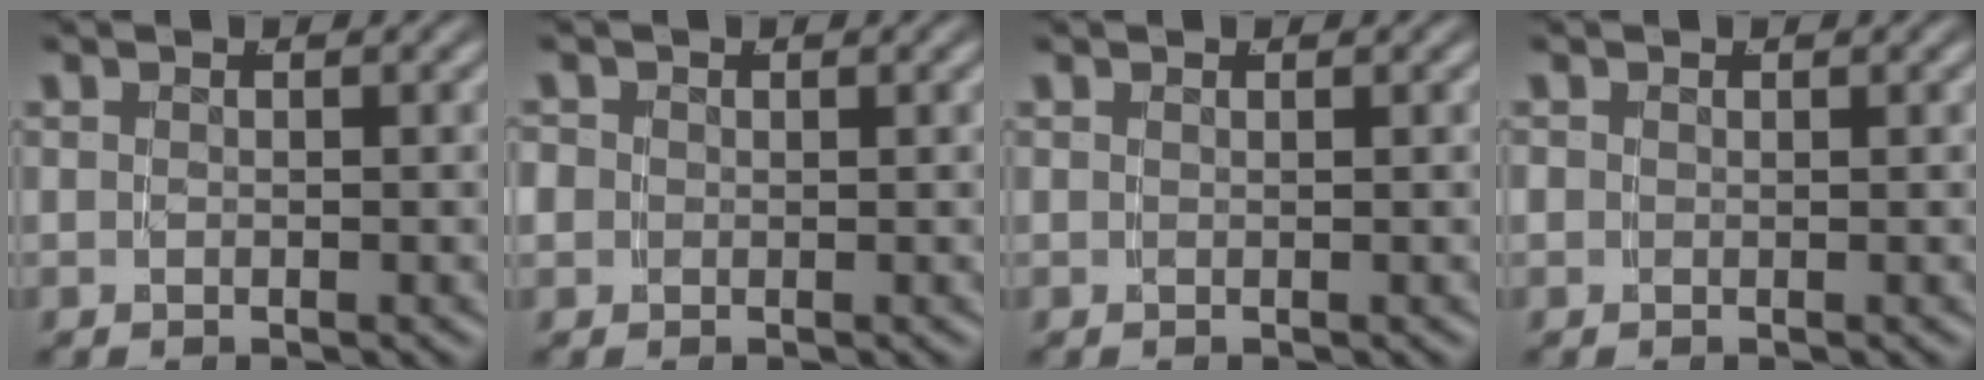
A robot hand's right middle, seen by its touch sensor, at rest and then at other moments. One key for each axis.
{"total": 2.2, "fx": 0.1, "fy": 2.1, "fz": 0.5, "tx": -0.024, "ty": -0.005, "tz": -0.002}
{"total": 0.0}
{"total": 0.7, "fx": 0.3, "fy": 0.7, "fz": 0.1, "tx": -0.008, "ty": 0.000, "tz": 0.001}